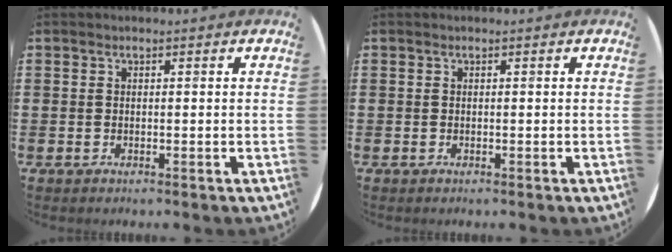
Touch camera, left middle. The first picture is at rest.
{"total": 0.0}